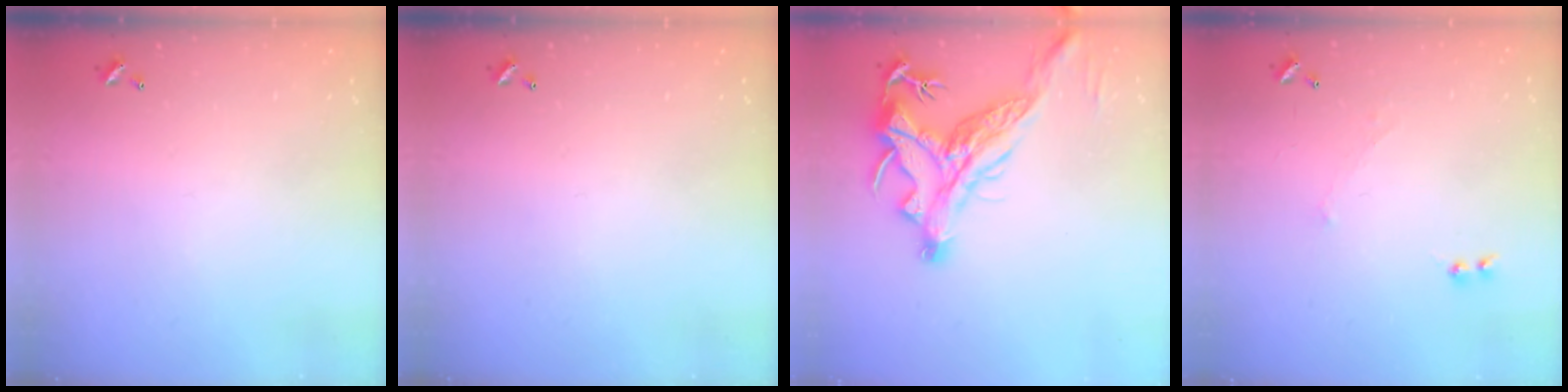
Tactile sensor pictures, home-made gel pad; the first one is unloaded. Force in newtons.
{"total": 0.0}
{"total": 4.7, "press": 4.5, "slide": 1.2}
{"total": 0.9, "press": 0.3, "slide": 0.8}